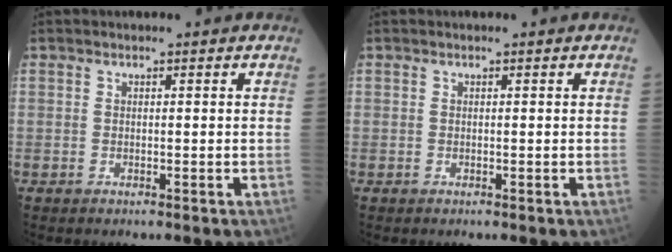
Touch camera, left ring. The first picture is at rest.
{"total": 0.0}